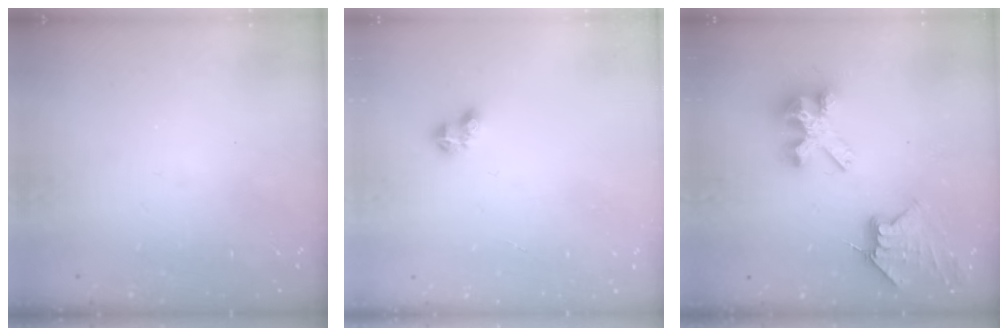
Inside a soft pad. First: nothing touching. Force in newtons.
{"total": 3.3, "press": 3.3, "slide": 0.4}
{"total": 10.3, "press": 10.2, "slide": 1.1}